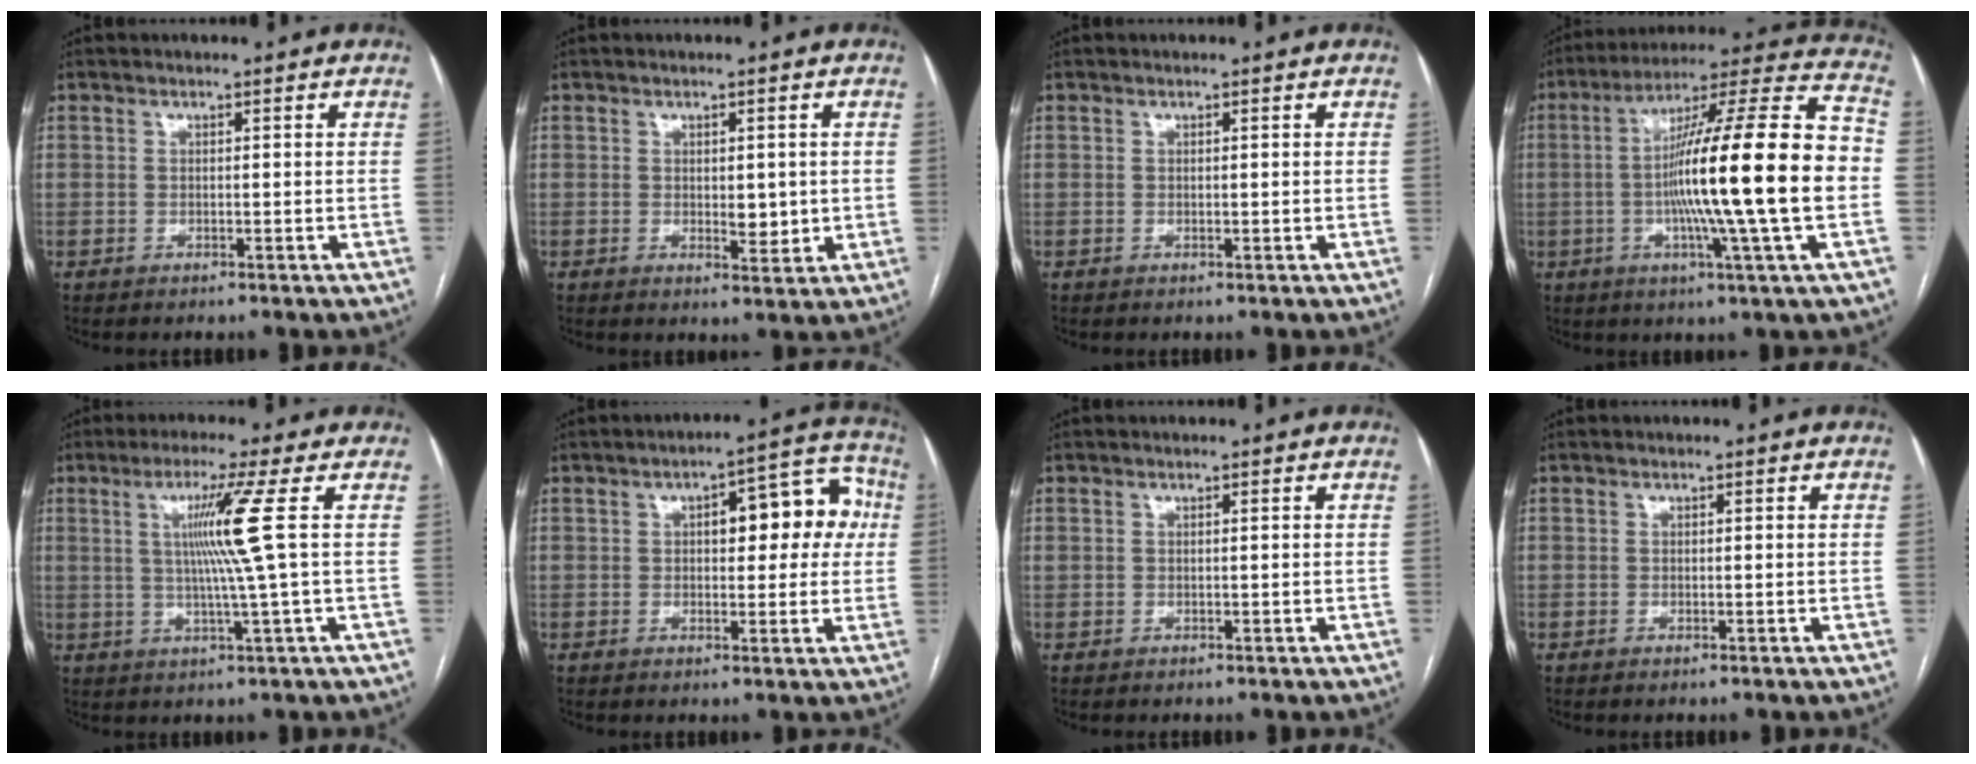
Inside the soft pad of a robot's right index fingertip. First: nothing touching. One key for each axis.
{"total": 3.5, "fx": 0.1, "fy": 1.6, "fz": 3.1, "tx": -0.042, "ty": -0.007, "tz": 0.007}
{"total": 0.0}
{"total": 22.7, "fx": -2.3, "fy": -0.7, "fz": 22.6, "tx": -0.348, "ty": 0.005, "tz": -0.055}
{"total": 7.7, "fx": 1.4, "fy": -2.6, "fz": 7.1, "tx": -0.136, "ty": -0.003, "tz": 0.036}
{"total": 10.4, "fx": 1.8, "fy": 4.3, "fz": 9.3, "tx": -0.107, "ty": 0.042, "tz": 0.022}
{"total": 0.0}
{"total": 0.0}